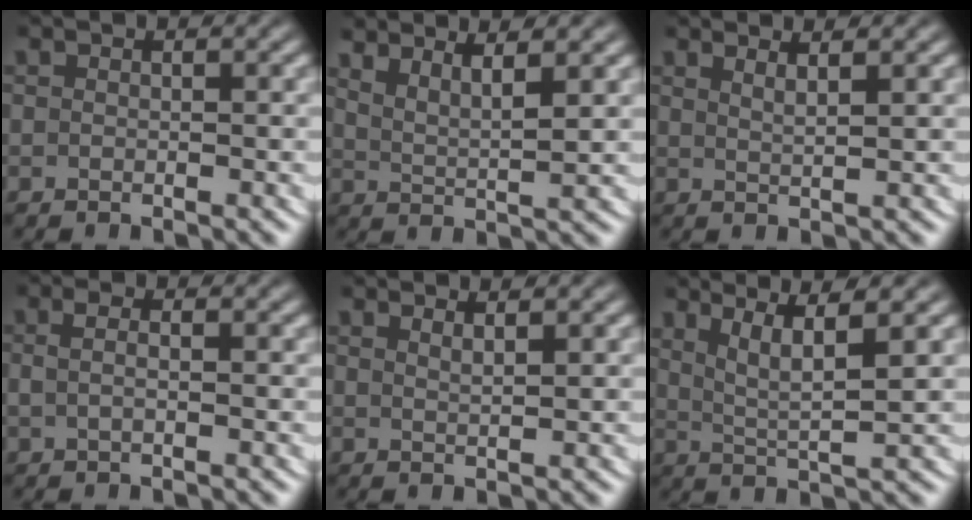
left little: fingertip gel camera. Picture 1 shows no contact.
{"total": 4.5, "force": [3.2, 1.7, 2.8], "torque": [-0.046, 0.001, 0.046]}
{"total": 2.1, "force": [1.7, -0.3, 1.3], "torque": [-0.020, -0.005, 0.033]}
{"total": 1.9, "force": [0.0, 0.8, 1.7], "torque": [-0.028, 0.005, -0.005]}
{"total": 1.5, "force": [1.2, -0.7, 0.5], "torque": [-0.007, -0.006, 0.027]}
{"total": 4.9, "force": [2.6, 1.1, 4.0], "torque": [-0.057, -0.005, 0.045]}